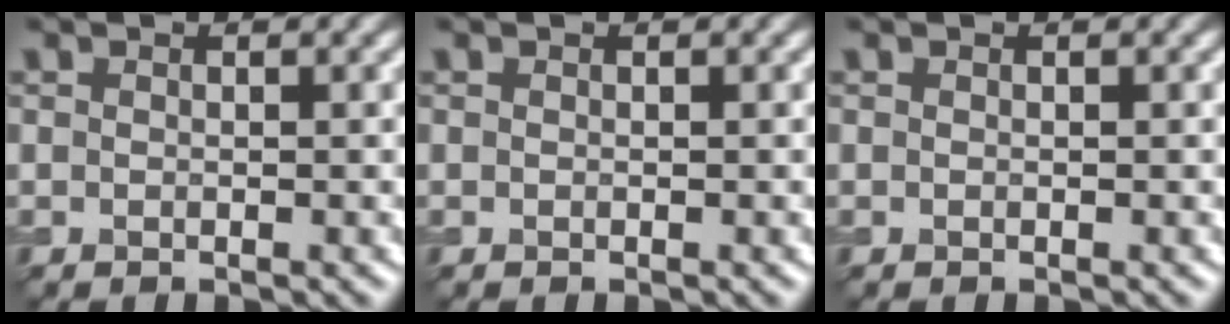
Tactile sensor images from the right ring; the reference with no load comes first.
{"total": 0.0}
{"total": 0.0}